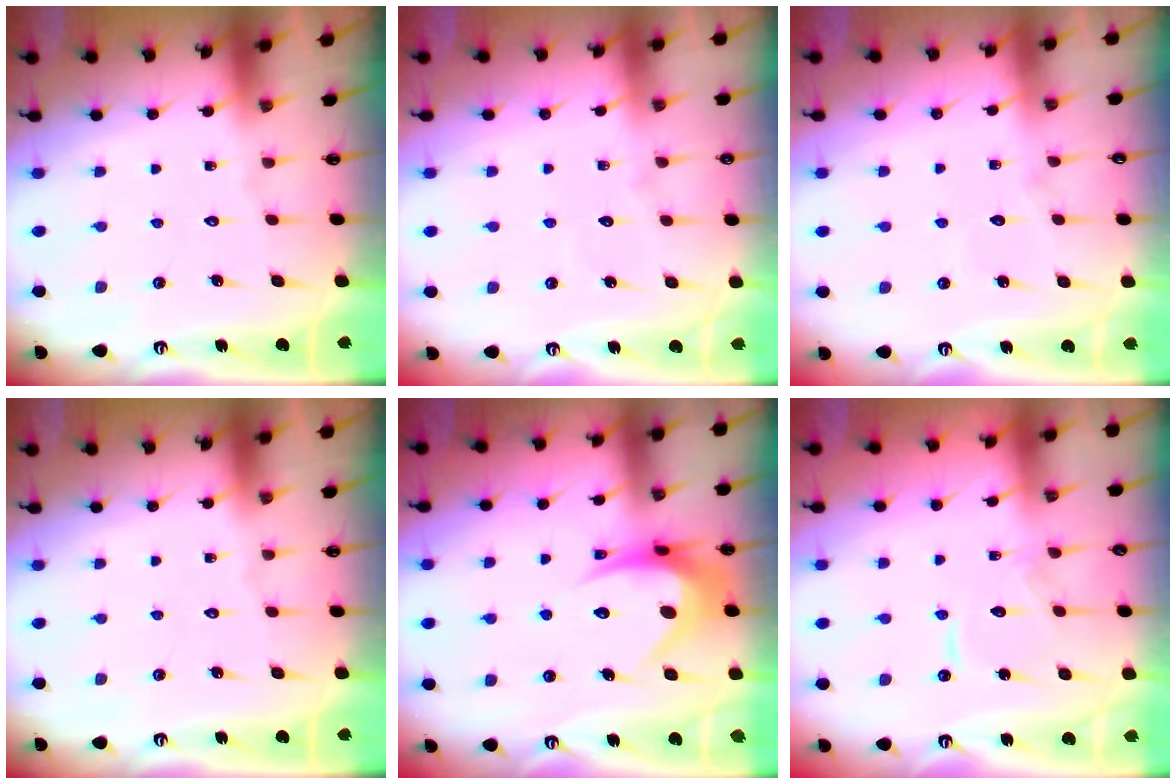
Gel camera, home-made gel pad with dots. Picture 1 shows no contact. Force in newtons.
{"total": 3.0, "press": 3.0, "slide": 0.3}
{"total": 6.2, "press": 6.2, "slide": 0.6}
{"total": 0.0}
{"total": 10.5, "press": 10.5, "slide": 0.4}
{"total": 8.9, "press": 8.9, "slide": 0.5}